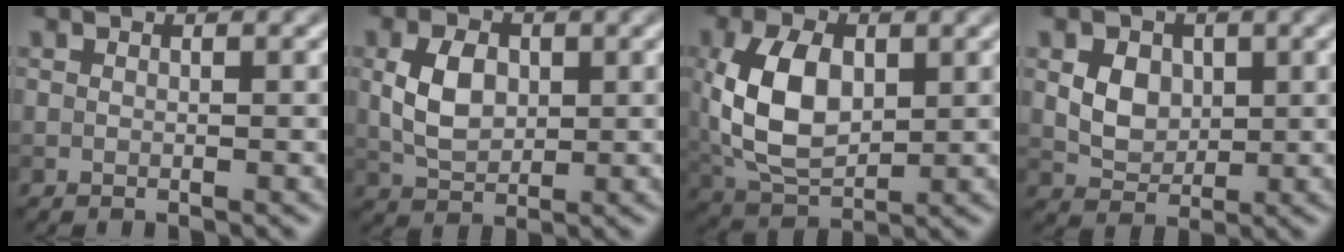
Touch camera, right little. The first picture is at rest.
{"total": 4.1, "force": [0.4, 2.8, 3.0], "torque": [-0.069, 0.001, 0.006]}
{"total": 7.8, "force": [0.9, 4.8, 6.1], "torque": [-0.137, 0.003, 0.016]}
{"total": 3.7, "force": [0.6, 2.8, 2.2], "torque": [-0.042, -0.004, 0.006]}